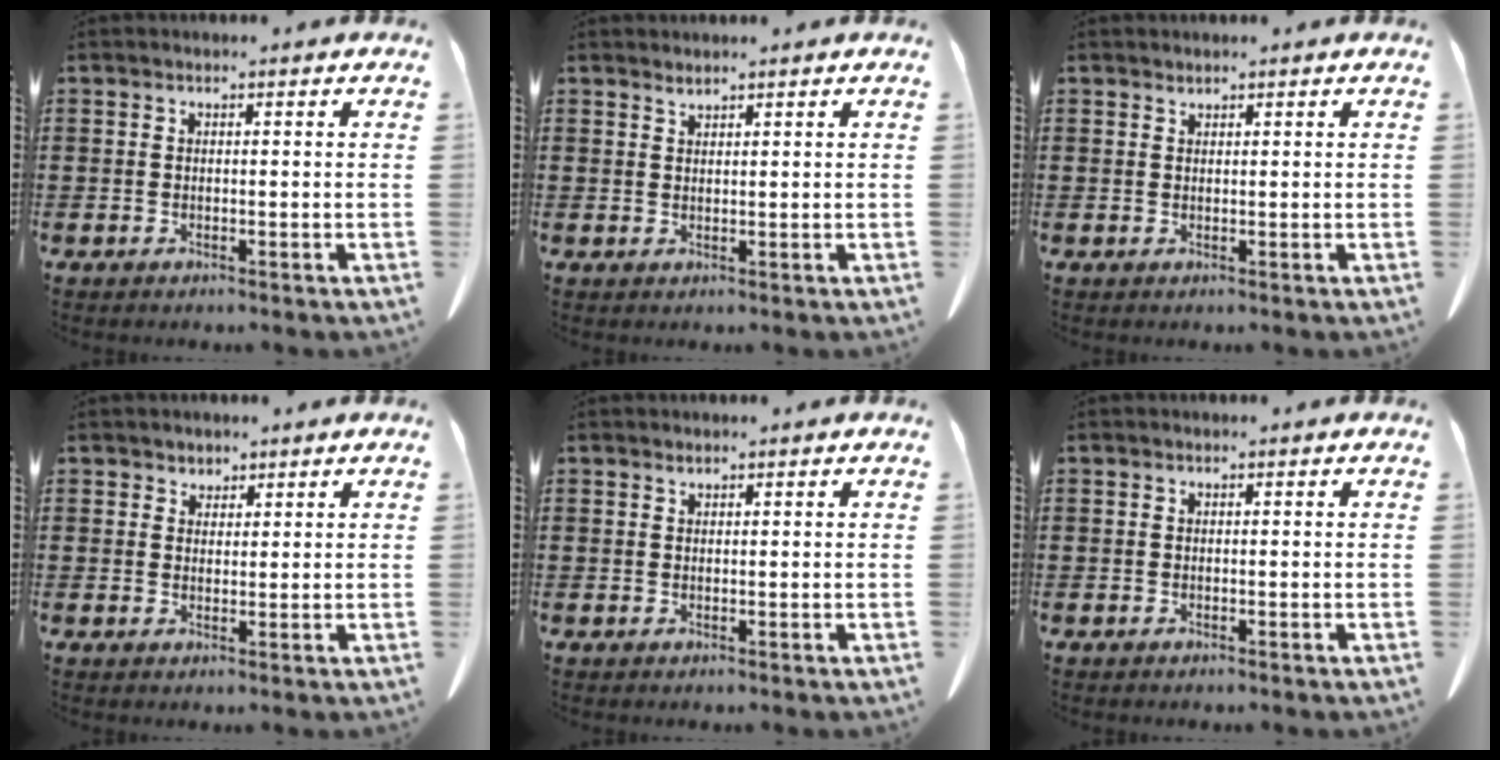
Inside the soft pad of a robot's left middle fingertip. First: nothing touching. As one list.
[{"total": 1.2, "force": [1.1, -0.1, 0.2], "torque": [-0.007, -0.006, 0.024]}, {"total": 0.8, "force": [0.8, 0.0, 0.0], "torque": [-0.004, -0.003, 0.018]}, {"total": 2.0, "force": [1.7, 0.9, 0.0], "torque": [-0.006, 0.003, 0.035]}, {"total": 0.6, "force": [0.5, 0.0, 0.2], "torque": [-0.006, -0.003, 0.012]}, {"total": 0.0}]